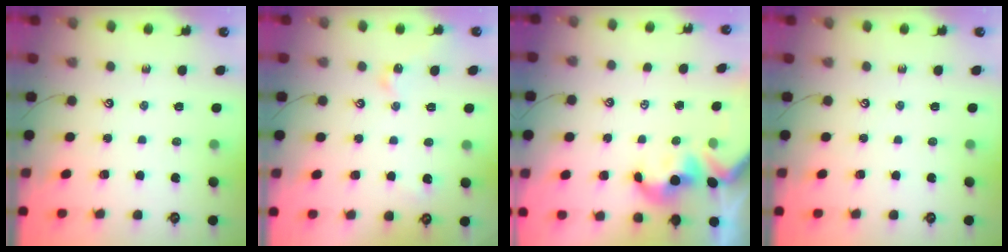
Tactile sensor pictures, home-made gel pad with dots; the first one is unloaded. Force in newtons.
{"total": 2.7, "press": 2.6, "slide": 0.5}
{"total": 1.2, "press": 1.2, "slide": 0.1}
{"total": 0.0}